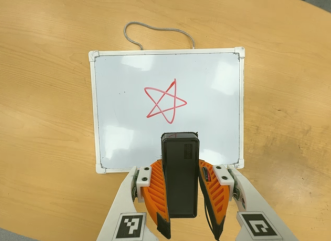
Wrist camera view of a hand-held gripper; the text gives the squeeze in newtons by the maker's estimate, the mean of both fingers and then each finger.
{"total": 4.6, "left": 3.5, "right": 5.7}